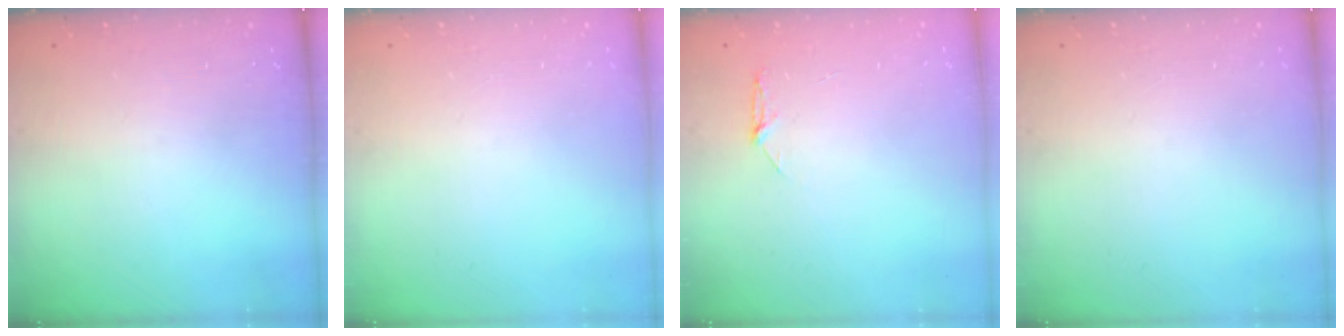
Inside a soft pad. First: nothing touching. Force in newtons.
{"total": 0.0}
{"total": 3.9, "press": 3.9, "slide": 0.5}
{"total": 0.0}